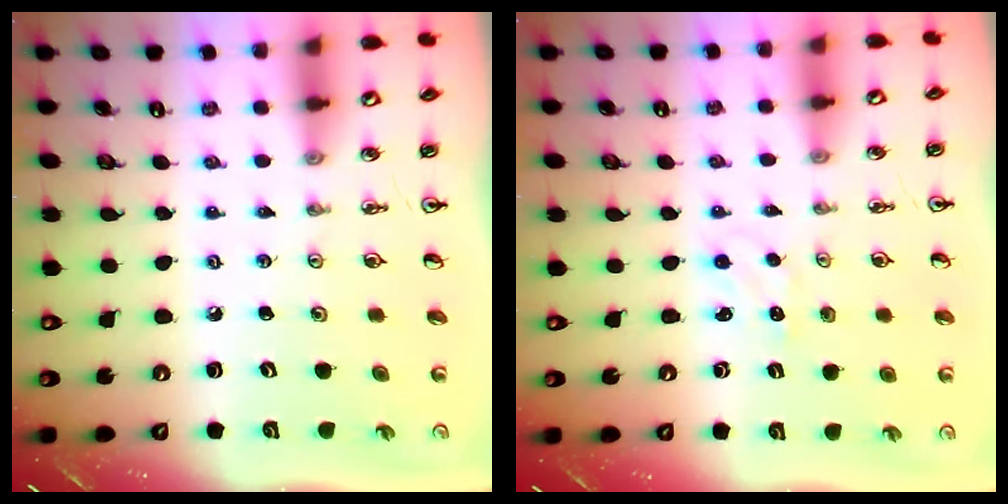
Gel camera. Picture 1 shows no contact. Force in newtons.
{"total": 1.5, "press": 1.4, "slide": 0.3}